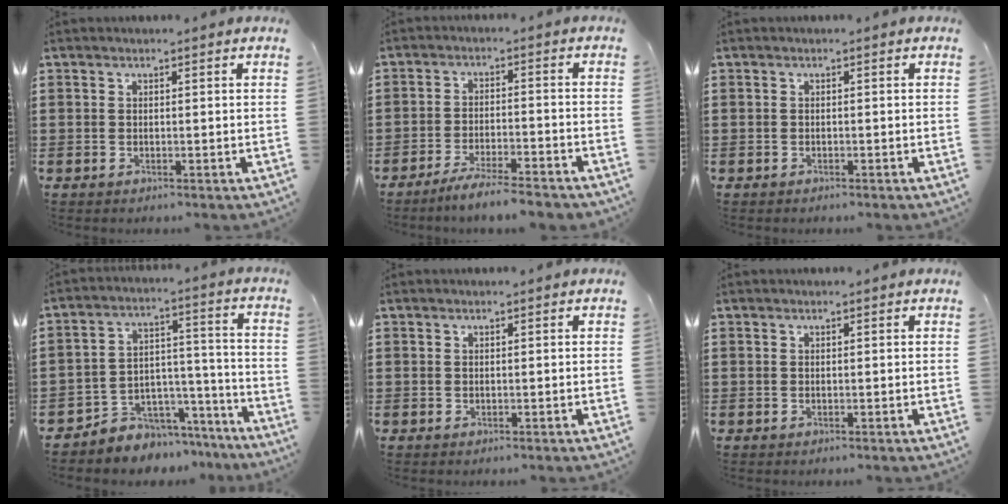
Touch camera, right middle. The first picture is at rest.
{"total": 5.0, "force": [-4.6, -0.1, 1.9], "torque": [-0.039, -0.006, -0.089]}
{"total": 0.6, "force": [-0.5, 0.2, 0.0], "torque": [-0.001, 0.000, -0.012]}
{"total": 5.3, "force": [-4.6, 2.6, -0.4], "torque": [0.000, 0.009, -0.090]}
{"total": 0.0}
{"total": 0.0}